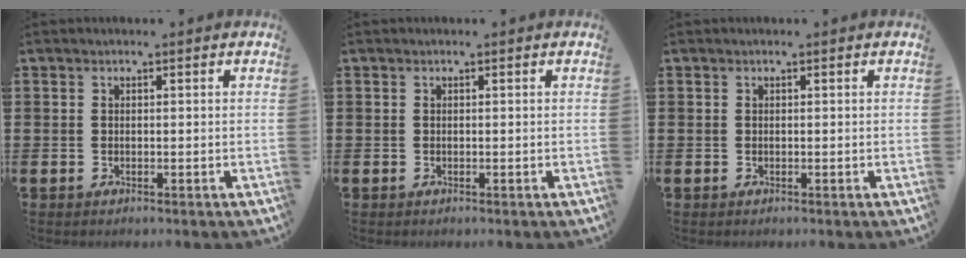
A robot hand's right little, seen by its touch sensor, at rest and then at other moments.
{"total": 0.0}
{"total": 0.0}